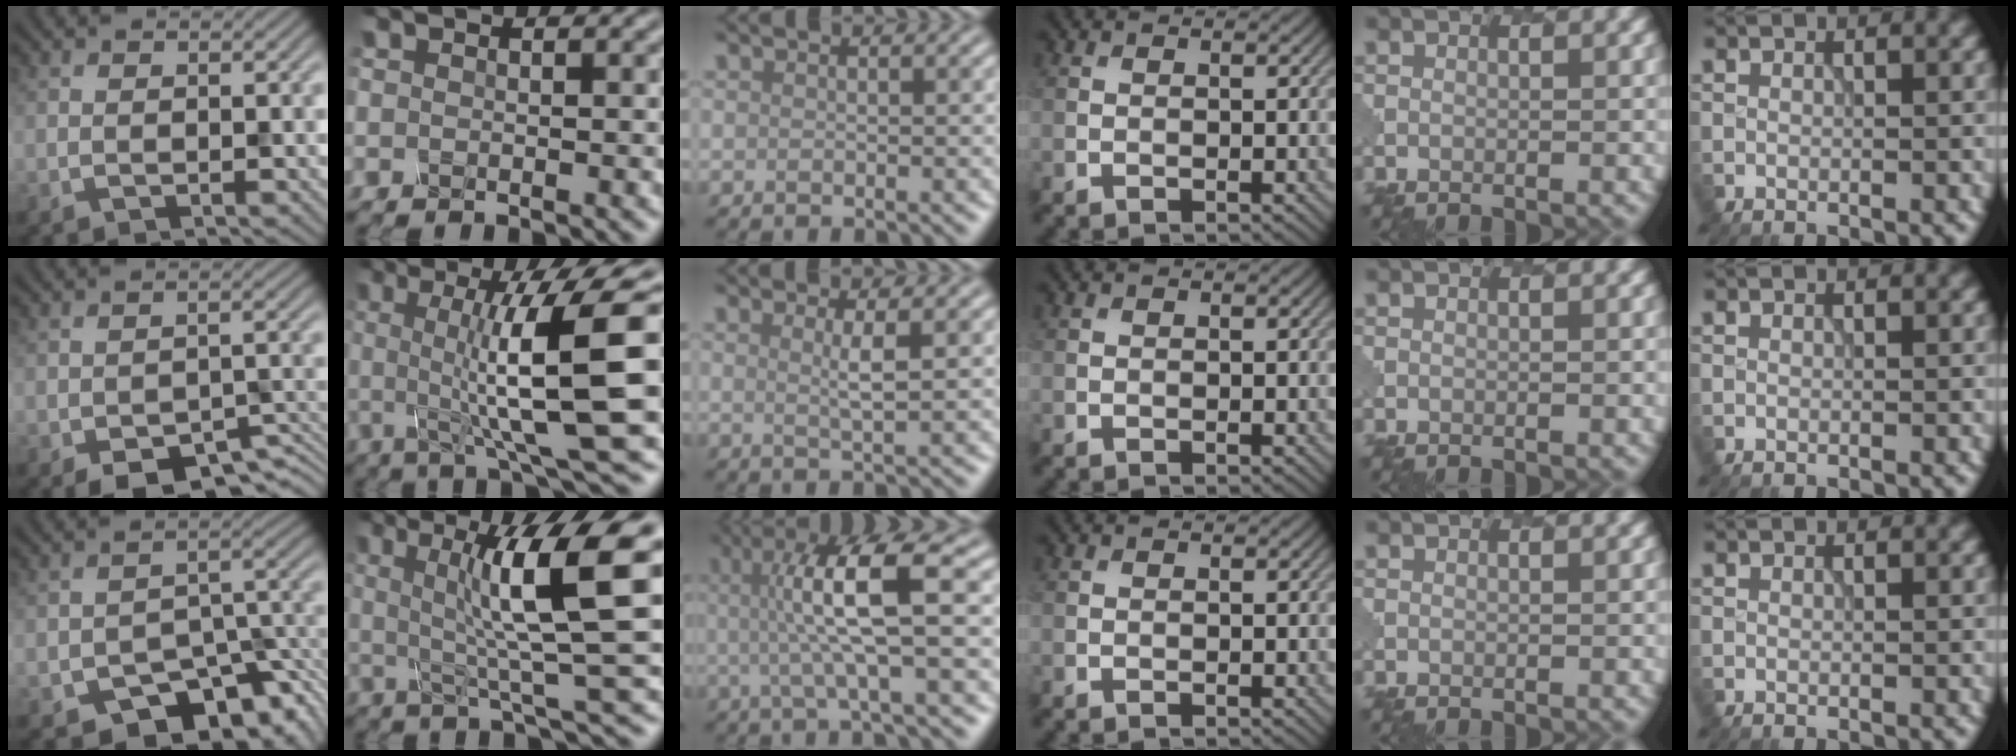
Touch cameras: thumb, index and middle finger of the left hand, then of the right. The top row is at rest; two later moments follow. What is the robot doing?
{"motion": "shake", "object": "salt shaker"}